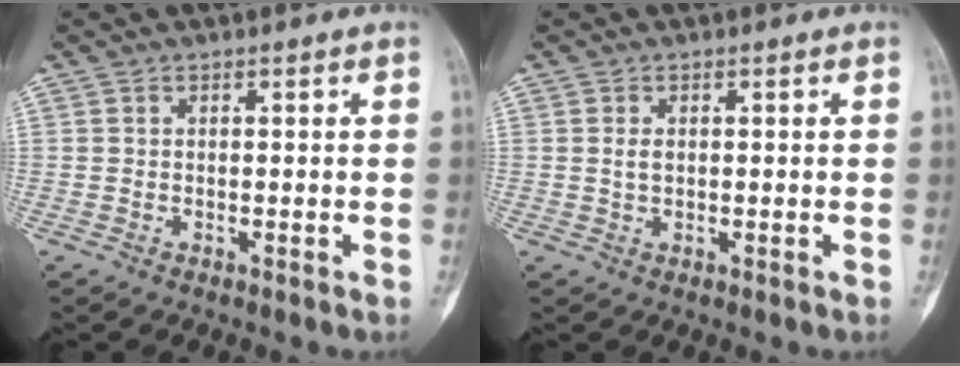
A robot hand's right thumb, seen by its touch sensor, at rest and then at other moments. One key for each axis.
{"total": 1.5, "fx": 0.2, "fy": 0.9, "fz": 1.2, "tx": -0.022, "ty": -0.001, "tz": 0.005}